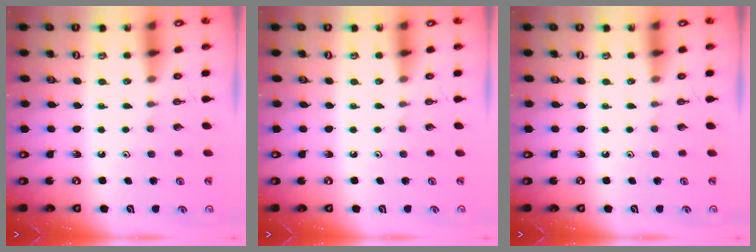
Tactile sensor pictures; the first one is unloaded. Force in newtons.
{"total": 0.0}
{"total": 0.0}